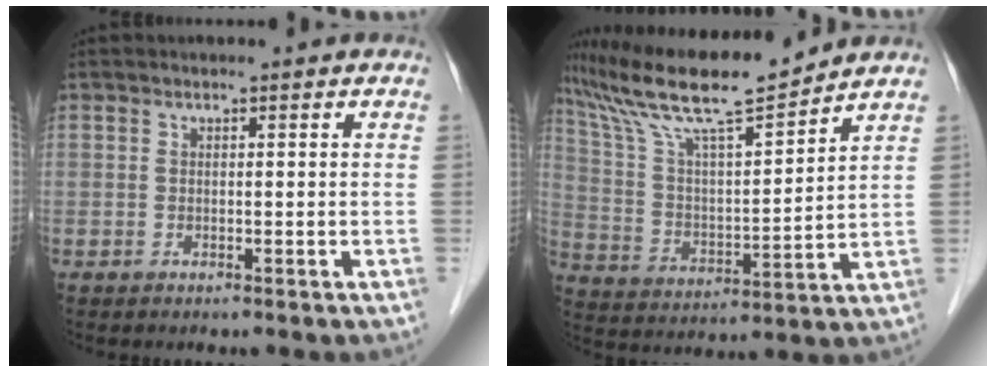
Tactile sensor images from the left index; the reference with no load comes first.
{"total": 16.8, "force": [14.4, 0.5, 8.7], "torque": [-0.166, 0.011, 0.261]}